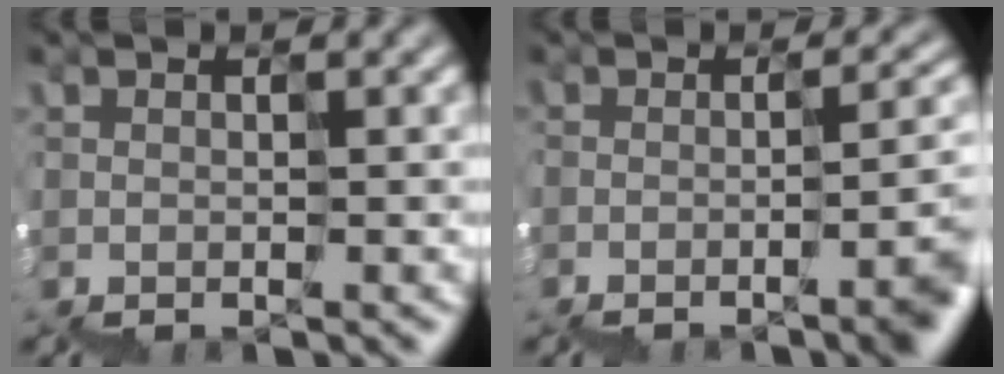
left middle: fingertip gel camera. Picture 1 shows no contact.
{"total": 7.6, "force": [-2.4, 3.0, 6.6], "torque": [-0.064, 0.005, -0.026]}